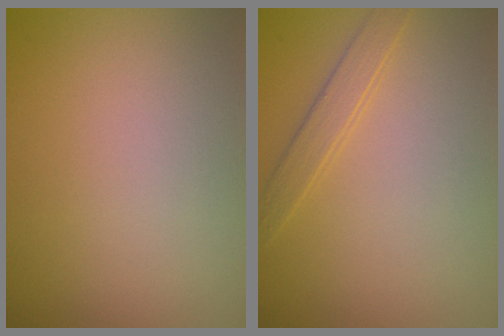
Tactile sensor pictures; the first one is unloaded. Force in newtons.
{"total": 1.6, "press": 1.6, "slide": 0.0}